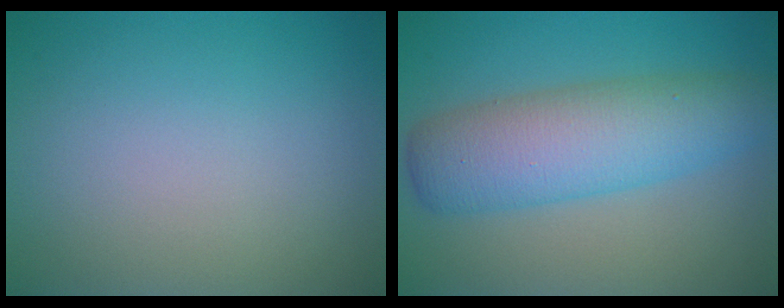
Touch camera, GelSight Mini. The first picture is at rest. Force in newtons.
{"total": 7.2, "press": 7.2, "slide": 0.1}